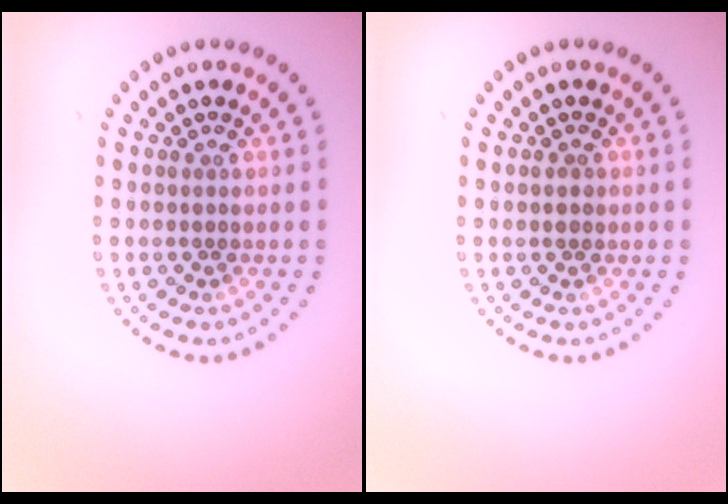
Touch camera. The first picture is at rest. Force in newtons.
{"total": 0.8, "press": 0.8, "slide": 0.2}